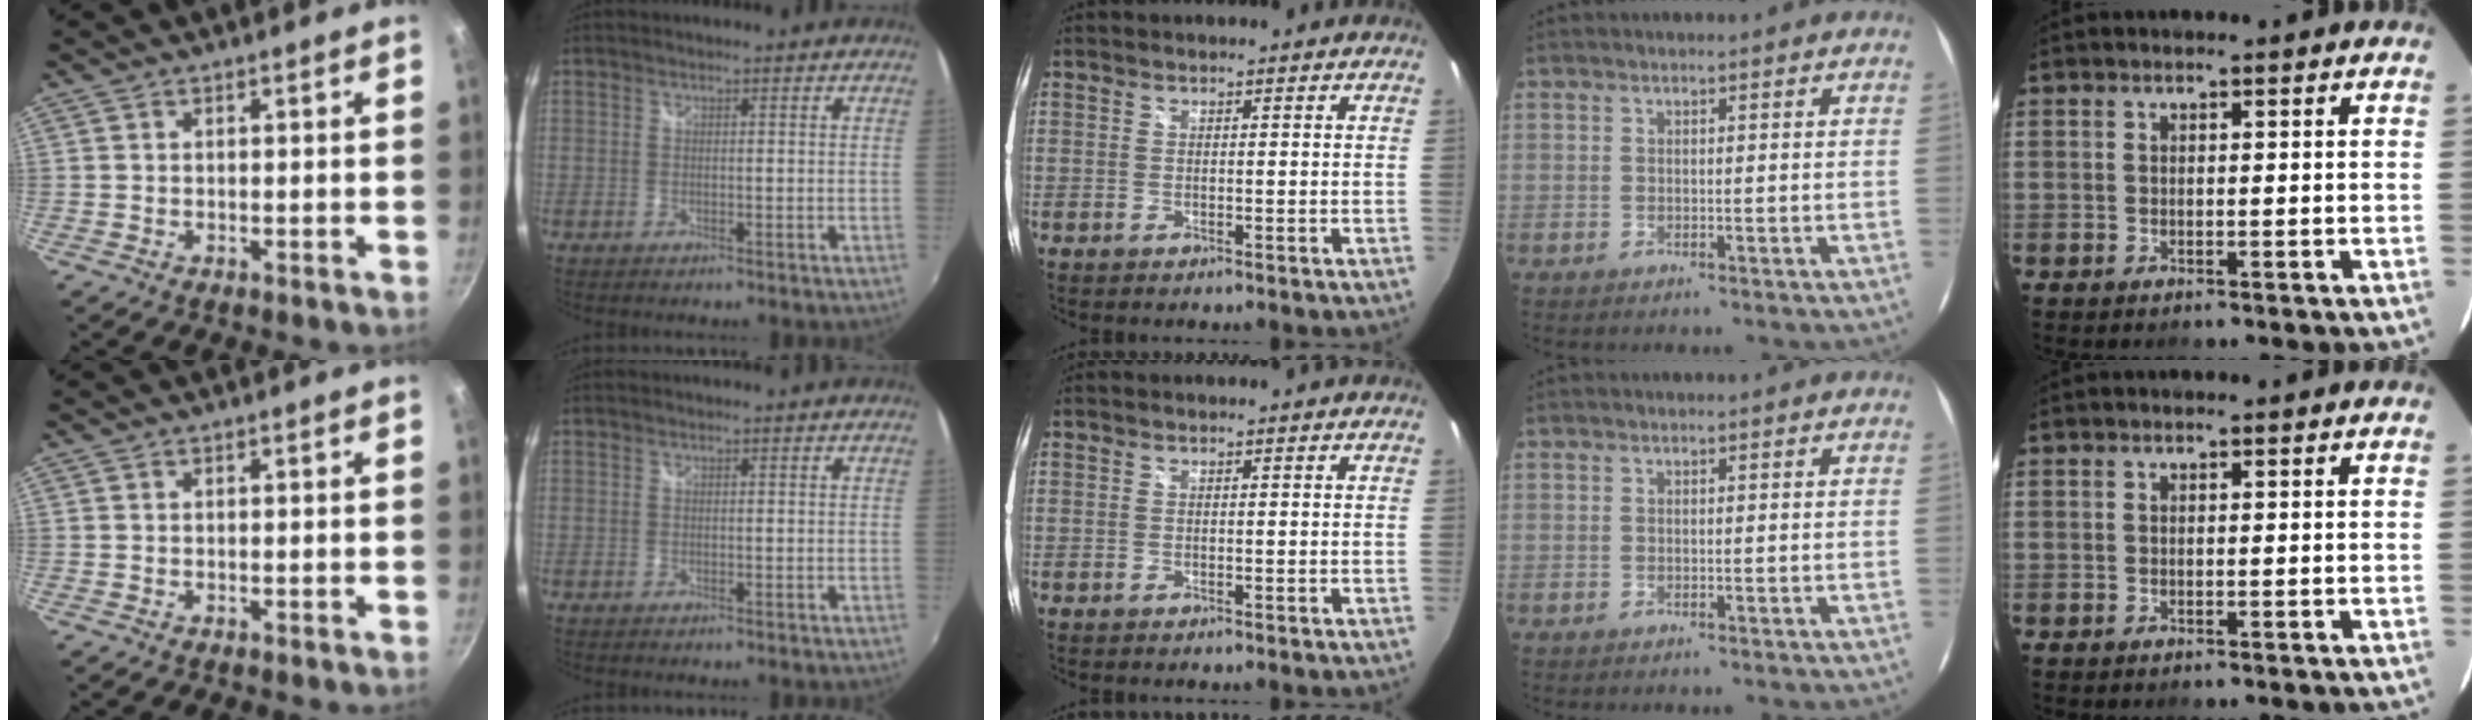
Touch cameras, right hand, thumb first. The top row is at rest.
{}